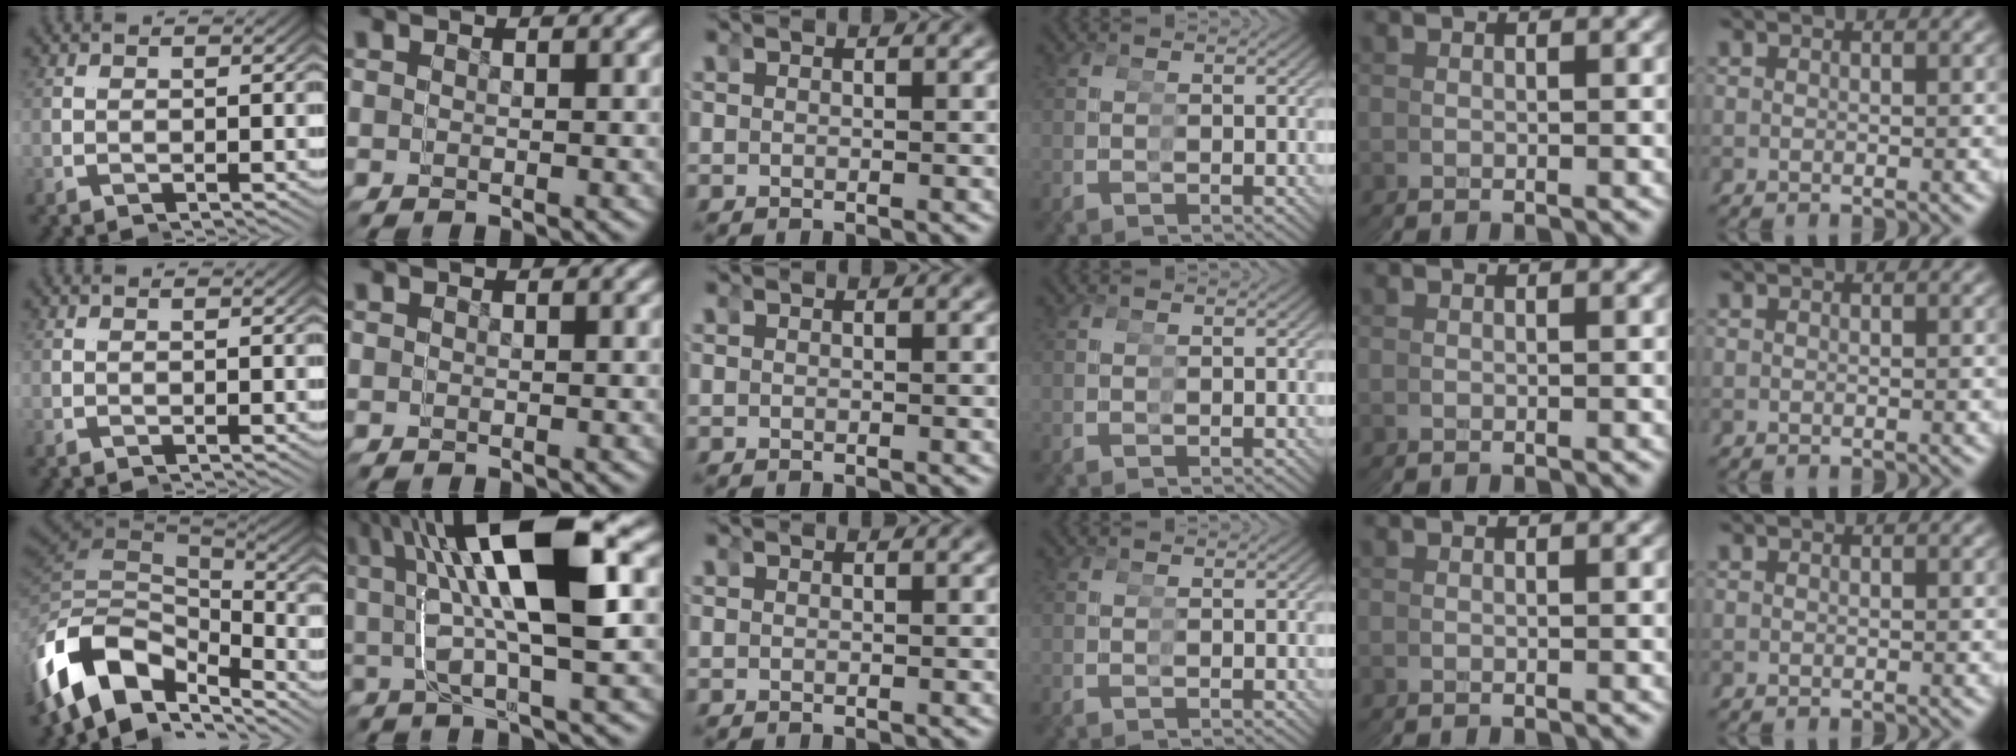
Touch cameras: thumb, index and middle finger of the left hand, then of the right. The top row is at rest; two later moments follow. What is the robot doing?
{"motion": "grasp_and_lifting", "object": "toy banana"}